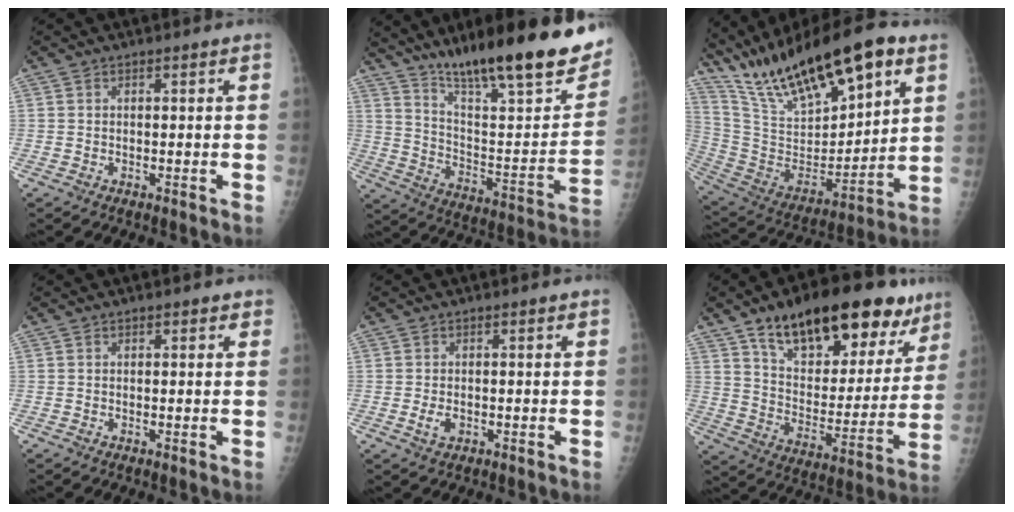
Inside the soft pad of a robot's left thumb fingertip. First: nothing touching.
{"total": 28.7, "force": [19.8, 5.7, 19.9], "torque": [-0.274, -0.074, 0.311]}
{"total": 26.8, "force": [17.1, 9.4, 18.4], "torque": [-0.285, -0.037, 0.309]}
{"total": 1.3, "force": [0.7, 0.9, 0.7], "torque": [0.003, 0.000, 0.004]}
{"total": 2.4, "force": [-0.5, 1.6, 1.8], "torque": [-0.030, -0.001, -0.008]}
{"total": 27.3, "force": [17.0, 12.1, 17.7], "torque": [-0.220, -0.041, 0.264]}